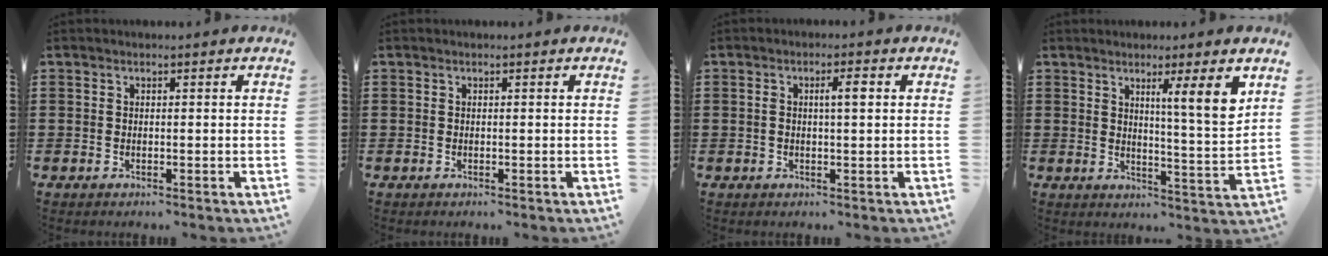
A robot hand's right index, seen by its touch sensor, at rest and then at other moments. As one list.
[{"total": 0.0}, {"total": 2.8, "force": [0.5, 0.6, 2.7], "torque": [-0.045, 0.001, 0.003]}, {"total": 7.5, "force": [4.0, -0.3, 6.3], "torque": [-0.105, -0.021, 0.059]}]